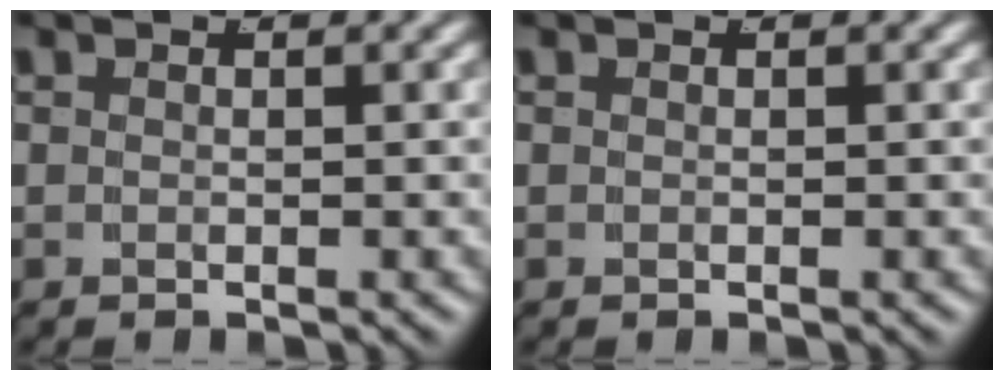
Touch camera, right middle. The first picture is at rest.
{"total": 0.0}